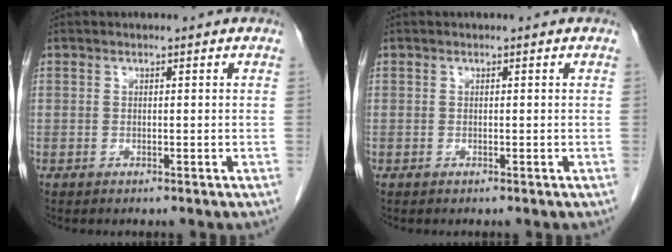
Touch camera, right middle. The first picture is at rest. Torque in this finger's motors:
{"motor_torque": [0.23, -0.58, 0.05, -0.06]}